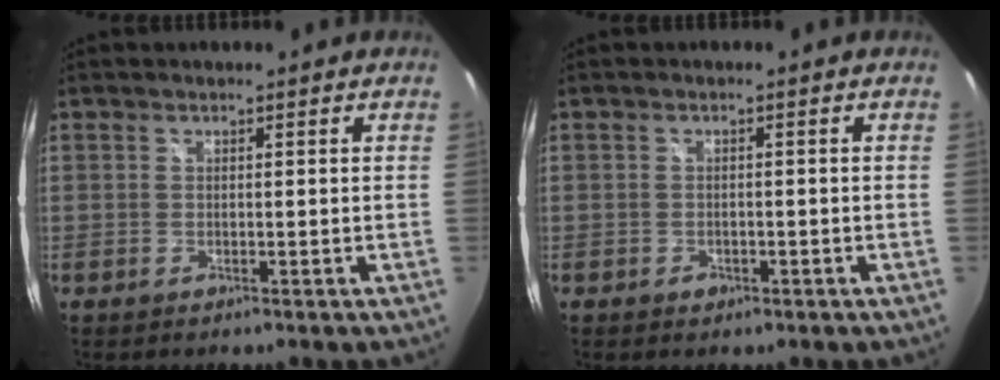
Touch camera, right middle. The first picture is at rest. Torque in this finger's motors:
{"motor_torque": [0.23, -0.17, -0.01, 0.00]}